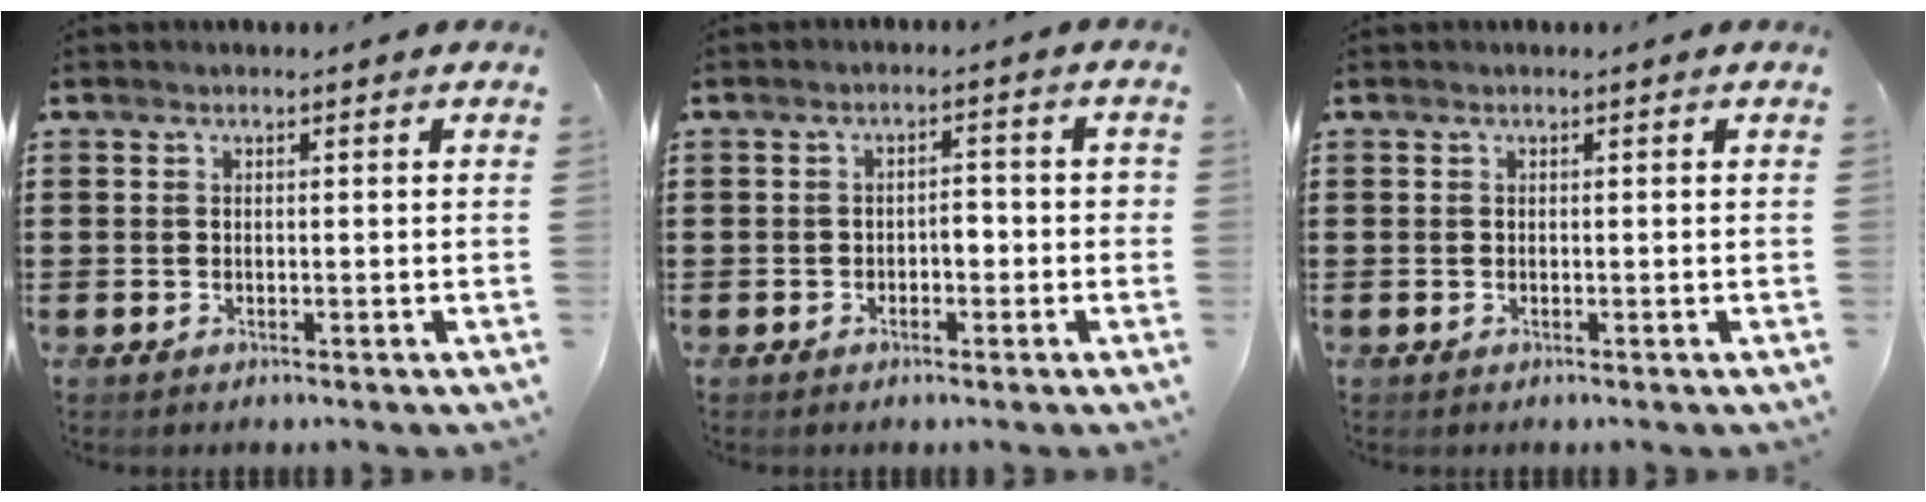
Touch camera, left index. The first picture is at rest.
{"total": 2.4, "force": [-1.0, 1.2, 1.8], "torque": [-0.037, 0.005, -0.023]}
{"total": 0.0}